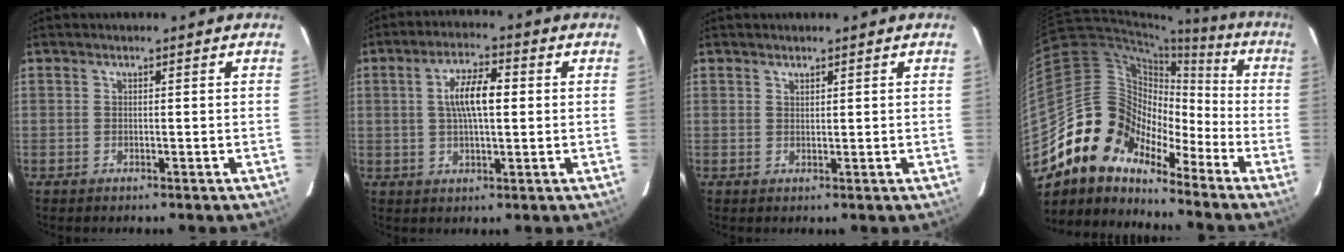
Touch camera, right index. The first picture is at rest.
{"total": 7.6, "force": [1.0, 2.5, 7.0], "torque": [-0.128, 0.012, 0.020]}
{"total": 0.9, "force": [0.8, 0.3, 0.2], "torque": [-0.004, 0.001, 0.015]}
{"total": 13.4, "force": [-9.7, 8.6, 3.4], "torque": [-0.069, 0.041, -0.197]}